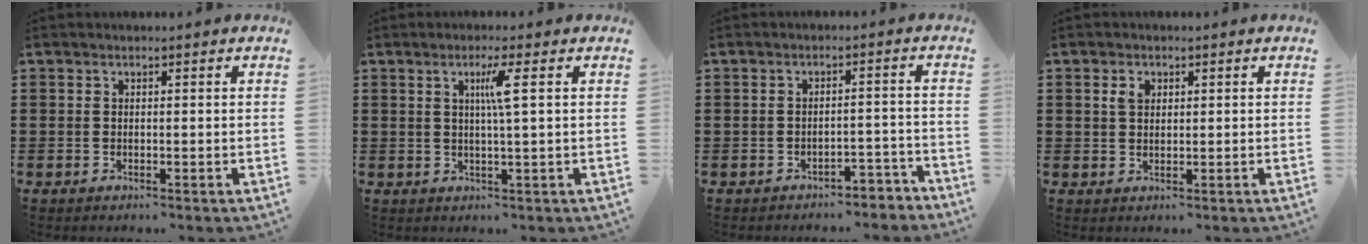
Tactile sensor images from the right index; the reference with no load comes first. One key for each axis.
{"total": 3.7, "fx": 1.0, "fy": -0.5, "fz": 3.6, "tx": -0.070, "ty": -0.003, "tz": 0.012}
{"total": 2.9, "fx": -2.8, "fy": 0.6, "fz": 0.3, "tx": -0.011, "ty": 0.005, "tz": -0.060}
{"total": 2.1, "fx": 0.8, "fy": 1.4, "fz": 1.3, "tx": -0.030, "ty": 0.005, "tz": 0.016}